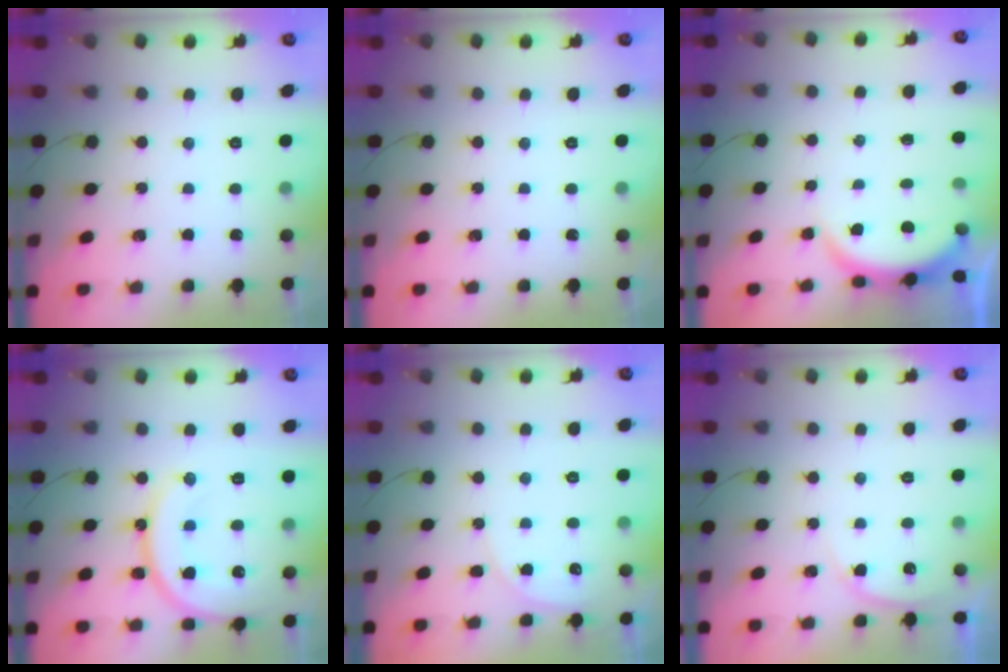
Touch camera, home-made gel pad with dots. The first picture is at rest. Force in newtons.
{"total": 0.0}
{"total": 4.1, "press": 4.1, "slide": 0.5}
{"total": 16.7, "press": 16.6, "slide": 1.9}
{"total": 4.6, "press": 4.5, "slide": 0.5}
{"total": 3.8, "press": 3.8, "slide": 0.3}